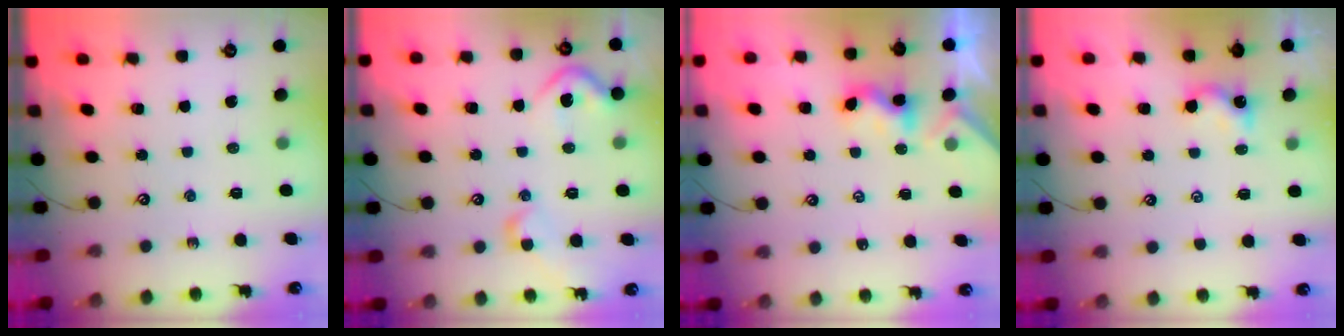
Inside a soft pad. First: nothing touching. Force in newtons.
{"total": 7.8, "press": 7.7, "slide": 1.0}
{"total": 1.5, "press": 1.5, "slide": 0.4}
{"total": 0.8, "press": 0.7, "slide": 0.4}